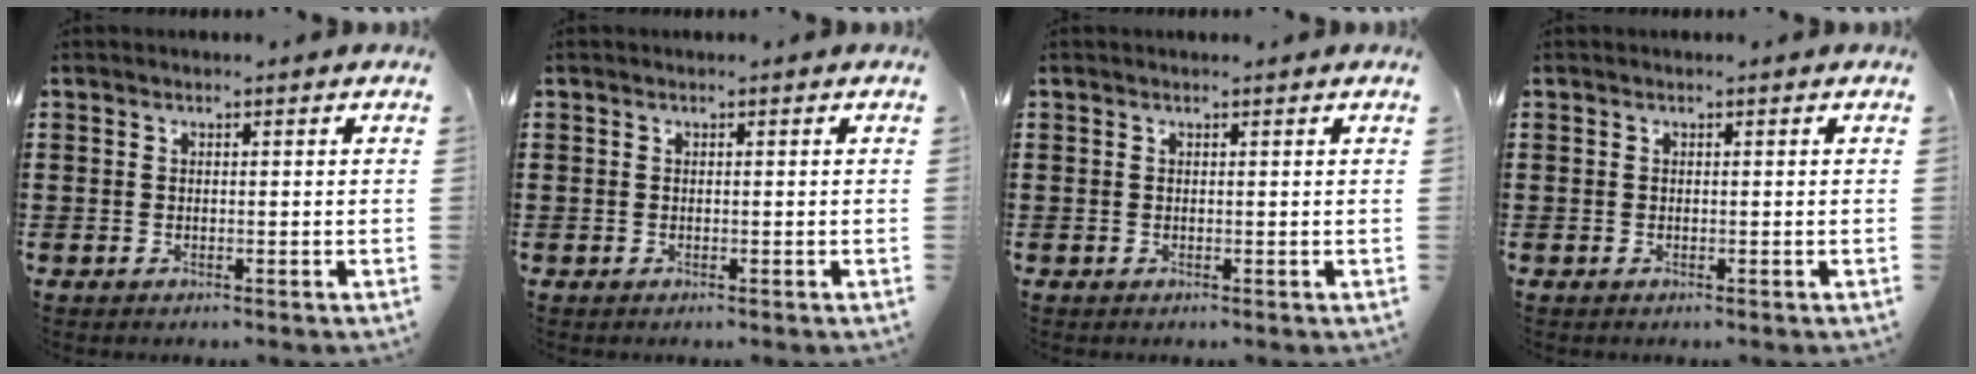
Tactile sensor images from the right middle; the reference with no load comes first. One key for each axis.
{"total": 0.0}
{"total": 0.0}
{"total": 0.0}